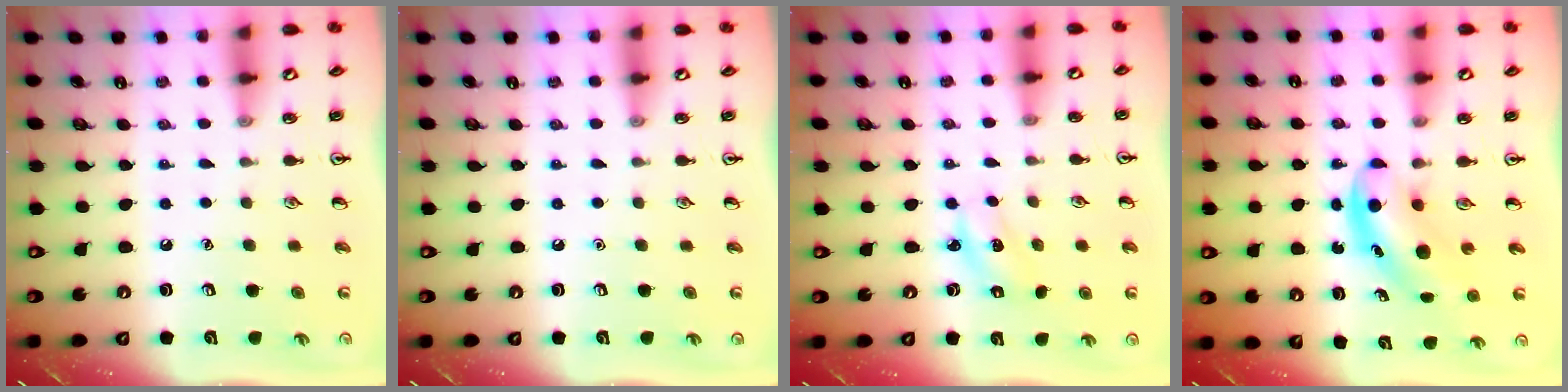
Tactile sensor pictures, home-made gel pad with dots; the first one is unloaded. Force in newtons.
{"total": 0.0}
{"total": 2.2, "press": 2.1, "slide": 0.5}
{"total": 5.5, "press": 5.5, "slide": 0.7}